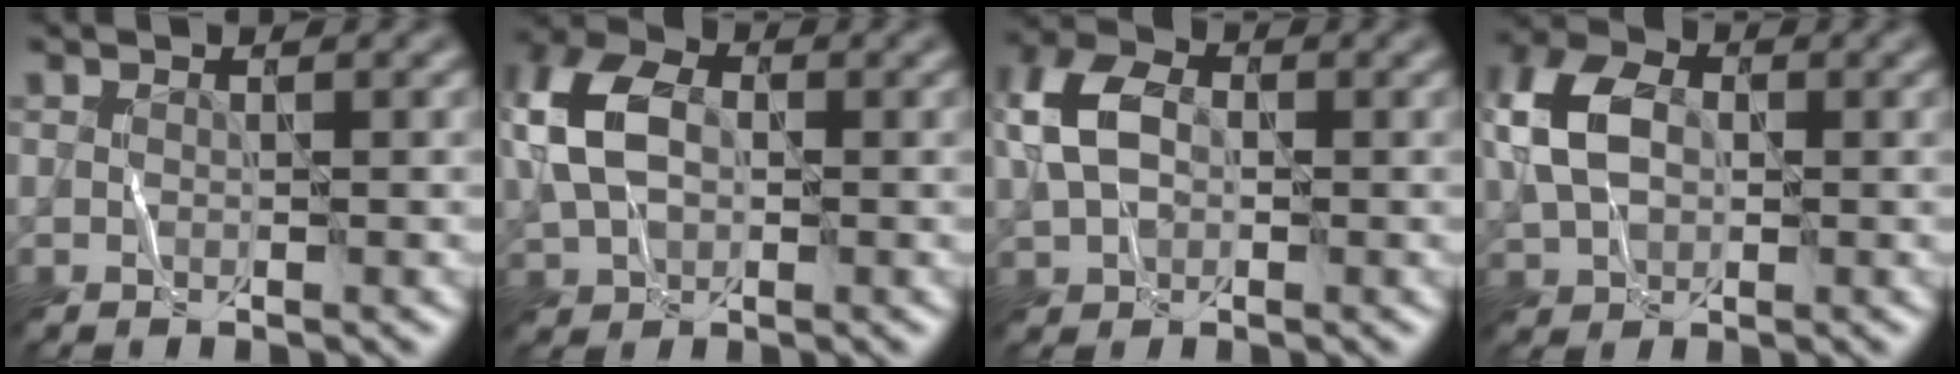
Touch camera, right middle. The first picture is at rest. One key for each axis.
{"total": 7.7, "fx": 0.6, "fy": 5.4, "fz": 5.4, "tx": -0.140, "ty": 0.019, "tz": -0.004}
{"total": 5.9, "fx": 0.5, "fy": 4.3, "fz": 4.0, "tx": -0.106, "ty": 0.016, "tz": -0.001}
{"total": 6.9, "fx": 0.7, "fy": 5.0, "fz": 4.6, "tx": -0.122, "ty": 0.018, "tz": 0.001}